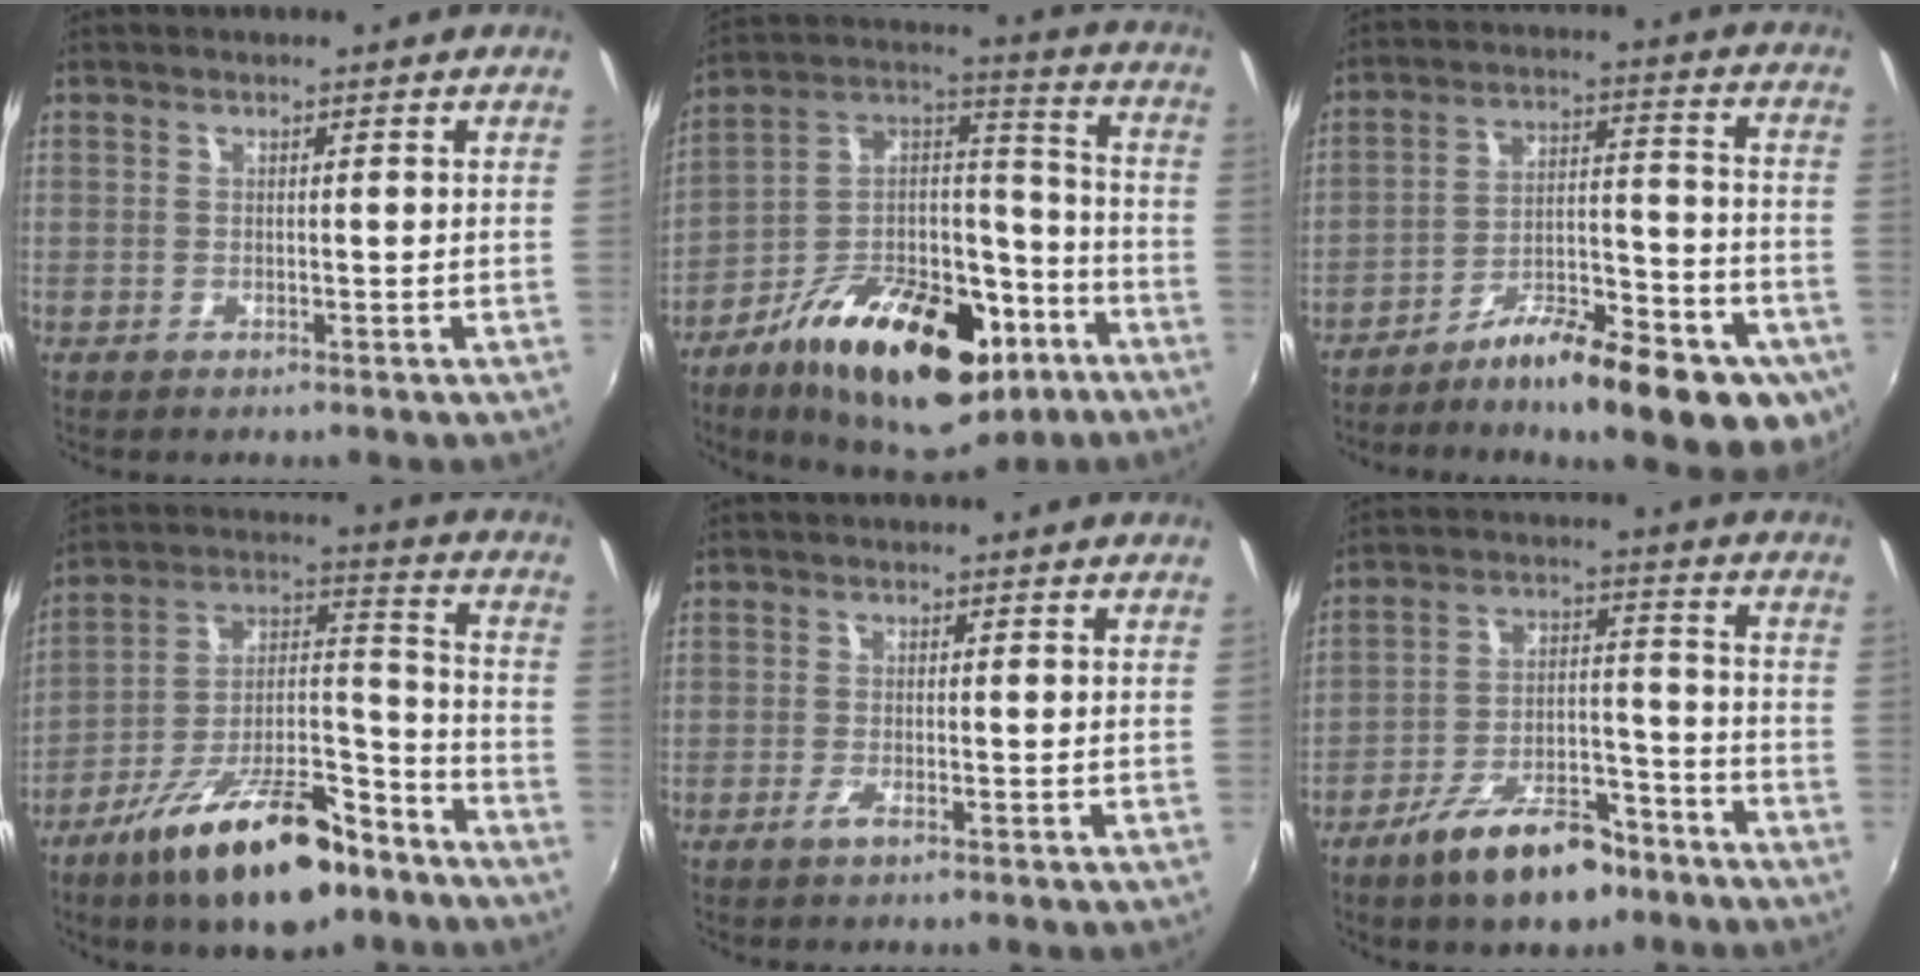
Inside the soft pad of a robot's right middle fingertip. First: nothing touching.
{"total": 26.2, "force": [-14.5, 12.7, 17.9], "torque": [-0.295, 0.021, -0.218]}
{"total": 18.2, "force": [-11.4, 5.2, 13.2], "torque": [-0.190, -0.010, -0.159]}
{"total": 20.9, "force": [-13.6, 7.7, 13.9], "torque": [-0.237, 0.003, -0.214]}
{"total": 1.6, "force": [-0.9, 0.0, 1.3], "torque": [-0.026, -0.002, -0.017]}
{"total": 13.1, "force": [-9.3, 5.2, 7.7], "torque": [-0.142, 0.013, -0.143]}